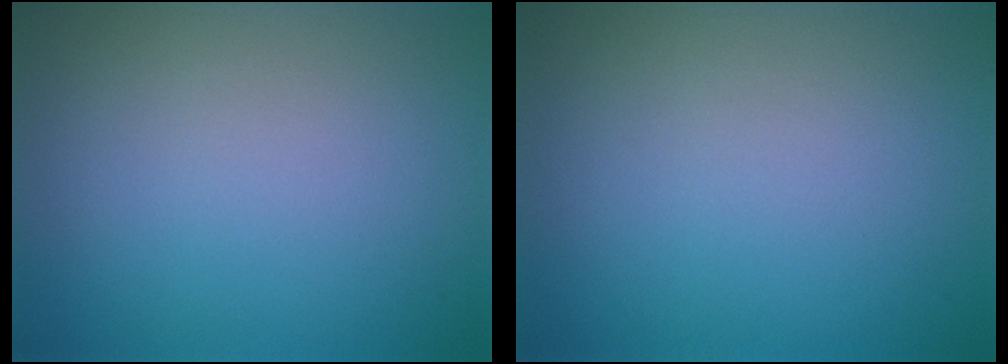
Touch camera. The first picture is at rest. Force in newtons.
{"total": 0.0}